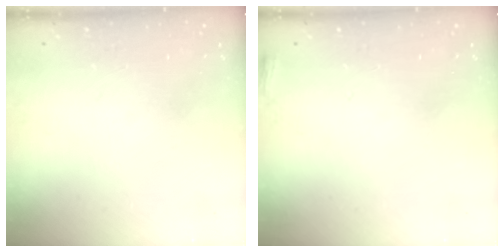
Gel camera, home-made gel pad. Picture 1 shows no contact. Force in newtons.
{"total": 3.0, "press": 2.8, "slide": 1.2}